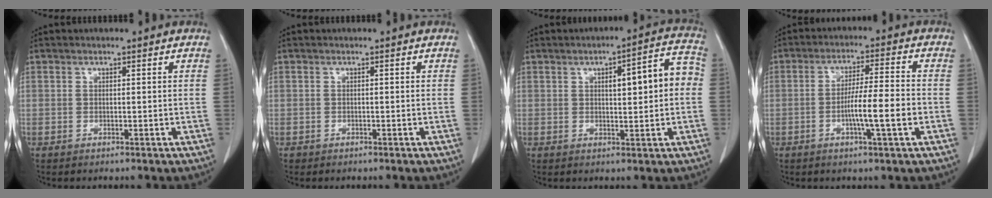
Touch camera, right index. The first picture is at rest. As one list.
[{"total": 0.6, "force": [-0.2, 0.5, 0.1], "torque": [-0.003, 0.004, -0.002]}, {"total": 9.5, "force": [1.0, 2.3, 9.2], "torque": [-0.126, 0.033, 0.018]}, {"total": 8.6, "force": [-2.3, 0.3, 8.2], "torque": [-0.140, 0.004, -0.041]}]